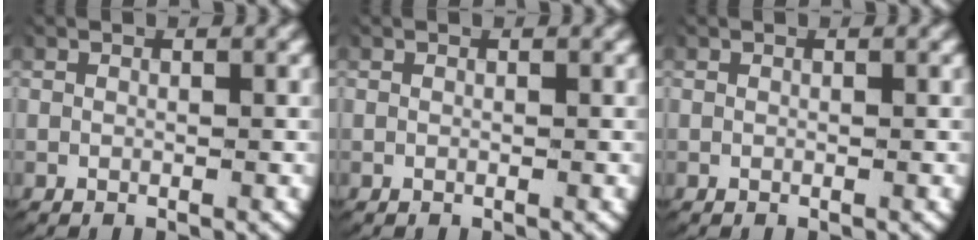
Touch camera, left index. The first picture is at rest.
{"total": 0.5, "force": [0.0, -0.5, -0.2], "torque": [-0.002, -0.010, 0.009]}
{"total": 0.0}